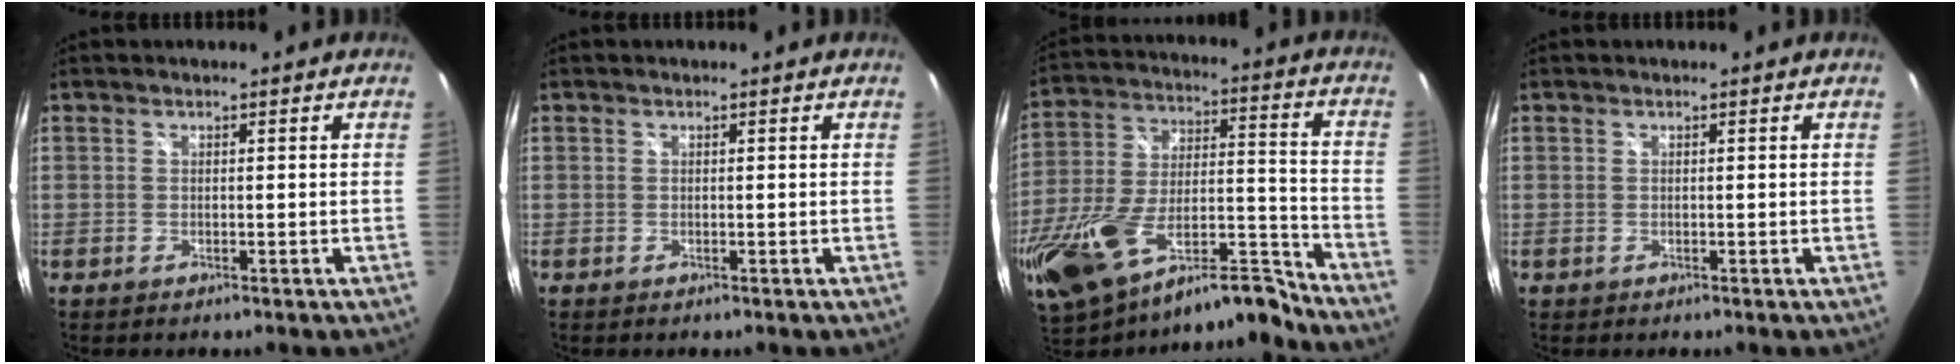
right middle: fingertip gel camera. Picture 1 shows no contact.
{"total": 0.0}
{"total": 22.8, "force": [-17.0, 7.4, 13.2], "torque": [-0.252, -0.029, -0.273]}
{"total": 0.0}